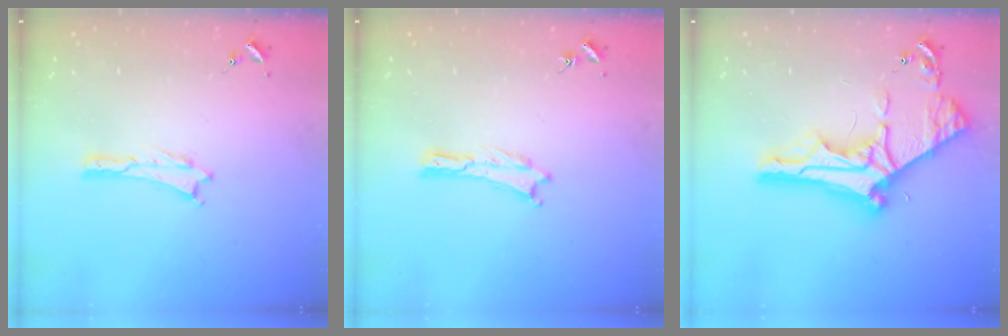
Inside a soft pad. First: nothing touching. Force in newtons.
{"total": 0.0}
{"total": 11.8, "press": 11.7, "slide": 1.2}